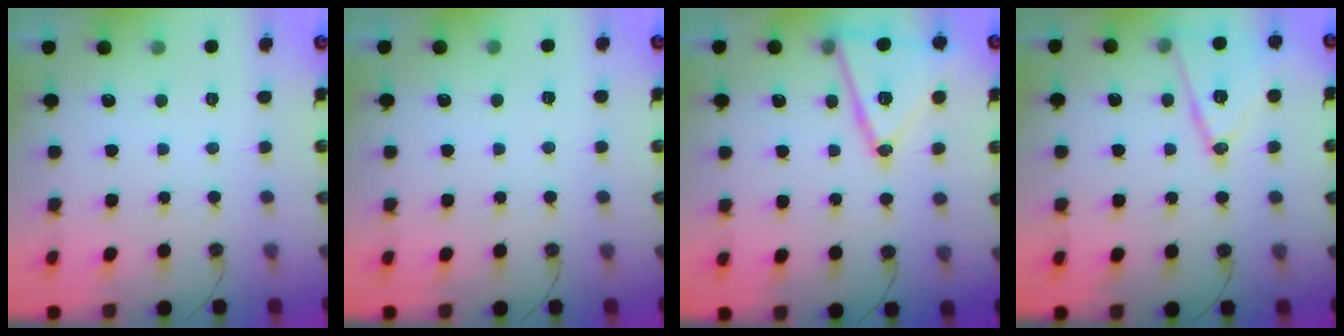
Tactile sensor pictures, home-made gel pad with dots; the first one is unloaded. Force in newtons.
{"total": 5.5, "press": 3.3, "slide": 4.4}
{"total": 16.9, "press": 16.6, "slide": 3.4}
{"total": 14.2, "press": 13.8, "slide": 3.3}